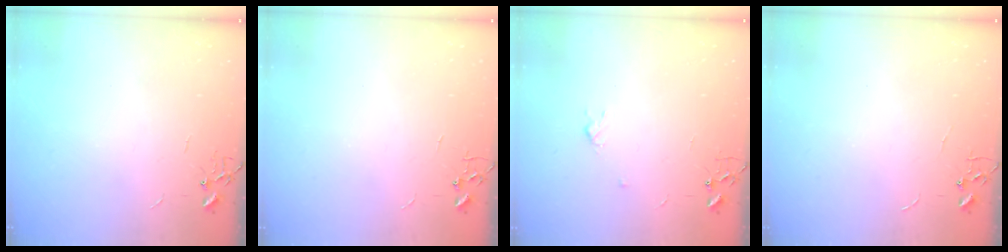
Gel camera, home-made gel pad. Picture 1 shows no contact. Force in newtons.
{"total": 0.0}
{"total": 3.2, "press": 3.1, "slide": 0.6}
{"total": 0.0}